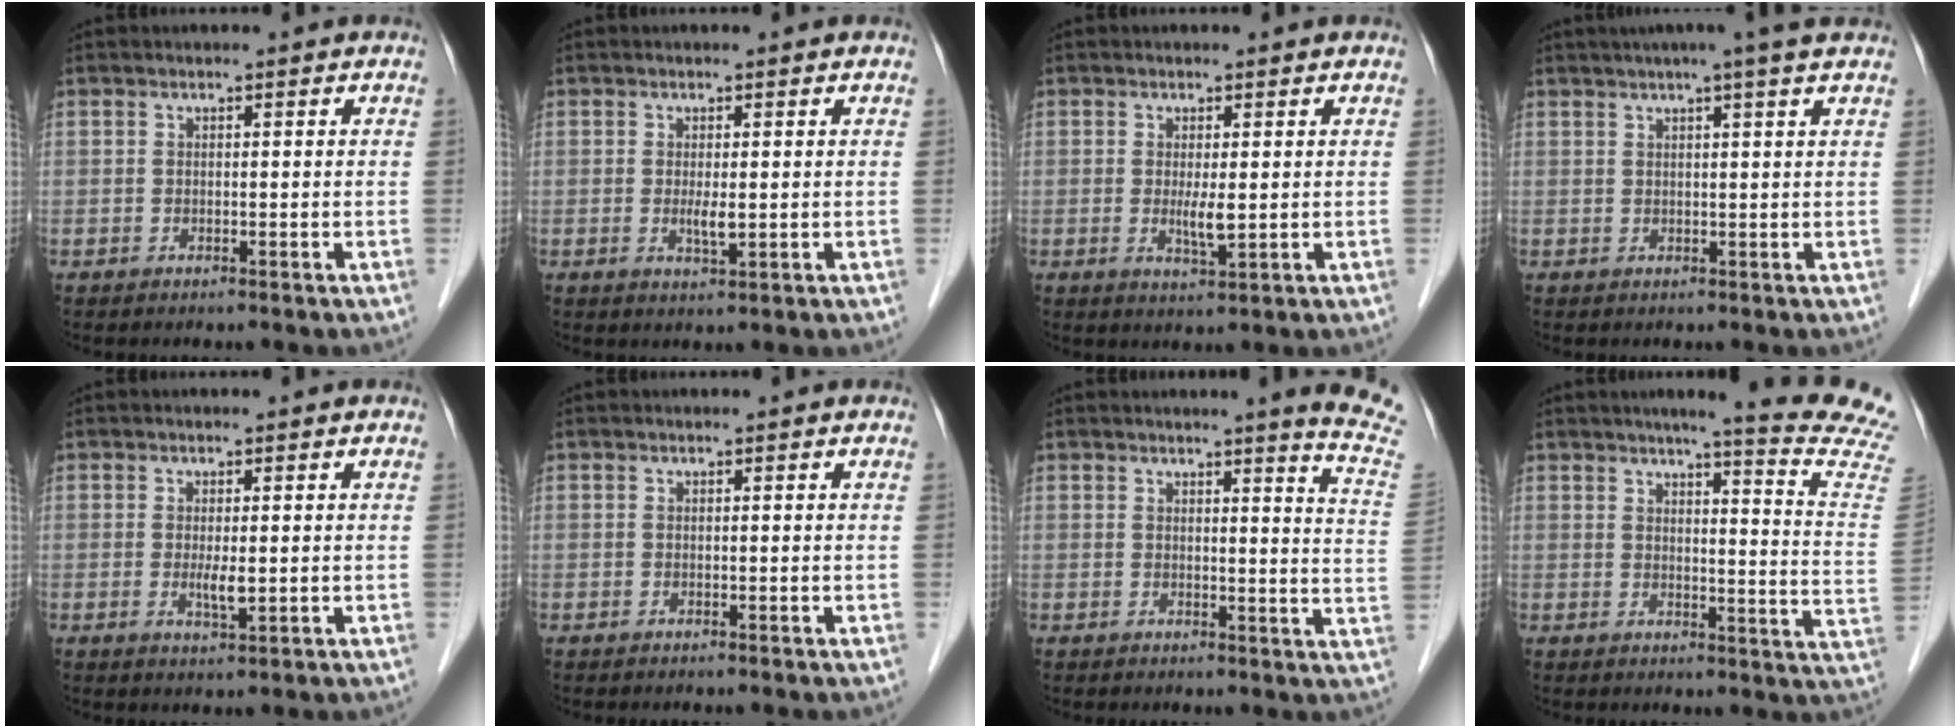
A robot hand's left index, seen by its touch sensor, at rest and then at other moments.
{"total": 2.2, "force": [0.0, 0.4, 2.1], "torque": [-0.043, -0.005, 0.004]}
{"total": 2.9, "force": [0.1, 0.4, 2.9], "torque": [-0.056, -0.007, 0.005]}
{"total": 7.4, "force": [5.8, -0.5, 4.6], "torque": [-0.068, 0.026, 0.071]}
{"total": 2.5, "force": [-0.1, 0.5, 2.4], "torque": [-0.048, -0.006, 0.003]}
{"total": 0.0}
{"total": 9.5, "force": [8.7, -1.5, 3.7], "torque": [-0.033, -0.080, 0.068]}
{"total": 16.0, "force": [14.1, -1.4, 7.5], "torque": [-0.096, -0.091, 0.145]}